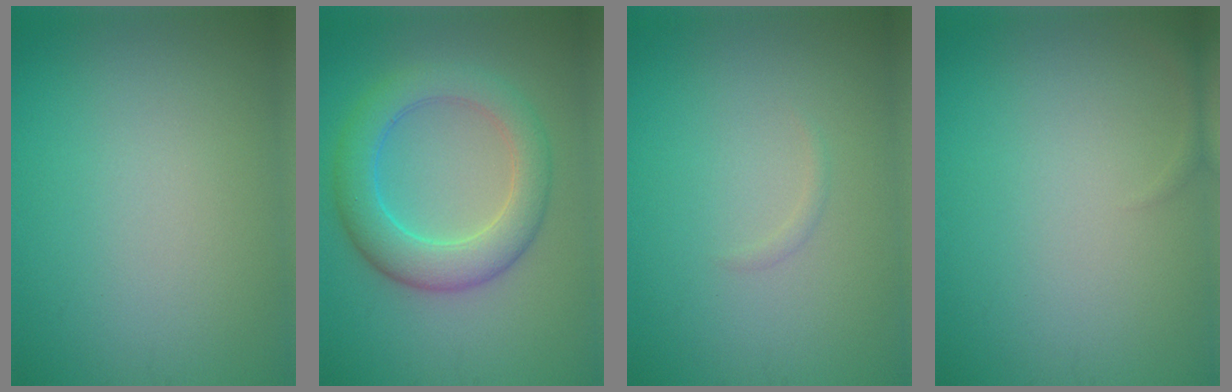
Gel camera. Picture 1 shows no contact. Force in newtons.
{"total": 6.0, "press": 6.0, "slide": 0.1}
{"total": 0.6, "press": 0.6, "slide": 0.0}
{"total": 0.7, "press": 0.7, "slide": 0.1}